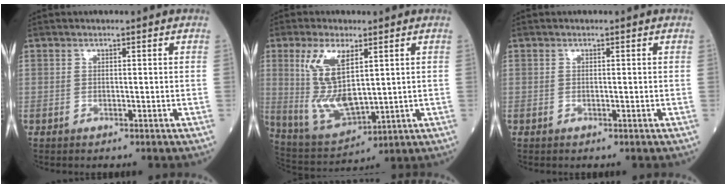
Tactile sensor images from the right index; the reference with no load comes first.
{"total": 11.0, "force": [3.2, 3.8, 9.8], "torque": [-0.207, -0.005, 0.074]}
{"total": 0.0}